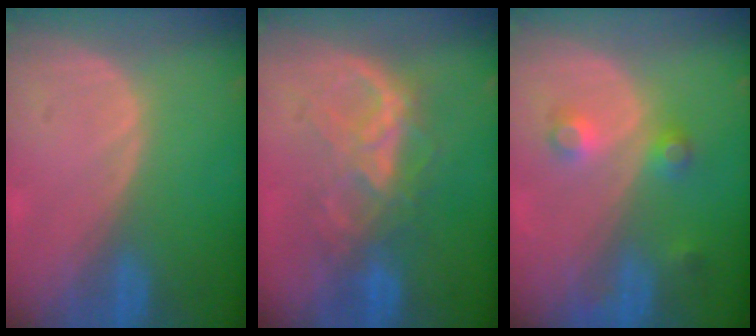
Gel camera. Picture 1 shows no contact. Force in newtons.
{"total": 6.5, "press": 6.5, "slide": 0.7}
{"total": 3.7, "press": 3.4, "slide": 1.7}